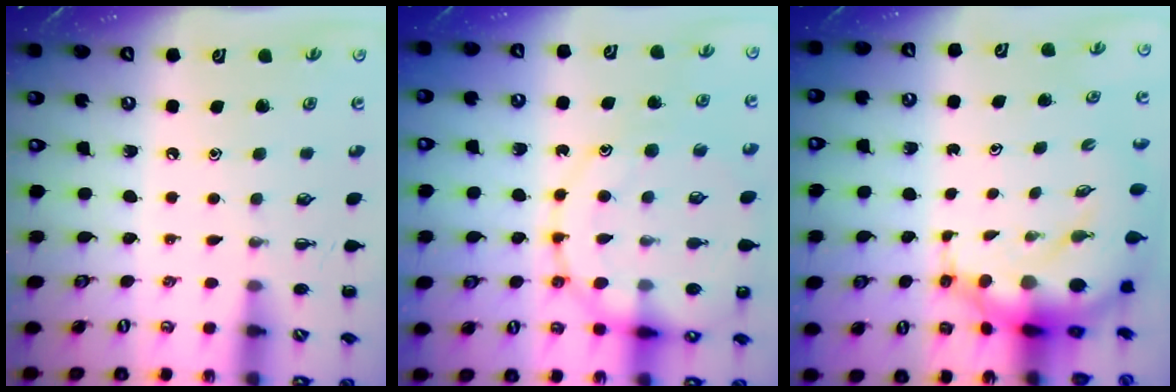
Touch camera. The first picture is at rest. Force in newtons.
{"total": 16.6, "press": 16.5, "slide": 2.2}
{"total": 10.3, "press": 10.0, "slide": 2.7}